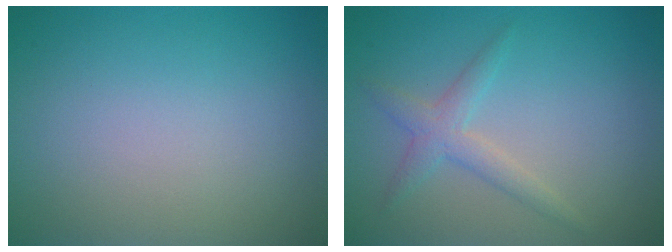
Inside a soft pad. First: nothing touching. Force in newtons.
{"total": 2.2, "press": 2.2, "slide": 0.1}